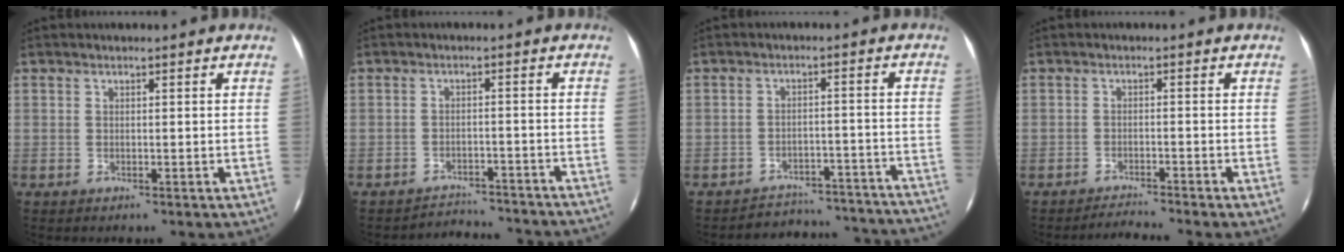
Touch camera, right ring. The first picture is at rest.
{"total": 11.4, "force": [-11.0, 2.0, 2.4], "torque": [-0.051, 0.013, -0.141]}
{"total": 22.1, "force": [-21.1, 4.4, 5.0], "torque": [-0.082, 0.031, -0.251]}
{"total": 3.3, "force": [-3.1, -1.2, 0.5], "torque": [-0.026, 0.003, -0.054]}